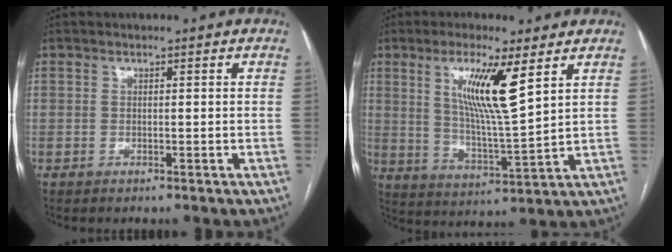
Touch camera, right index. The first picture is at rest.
{"total": 10.7, "force": [4.7, 0.5, 9.6], "torque": [-0.177, -0.013, 0.089]}